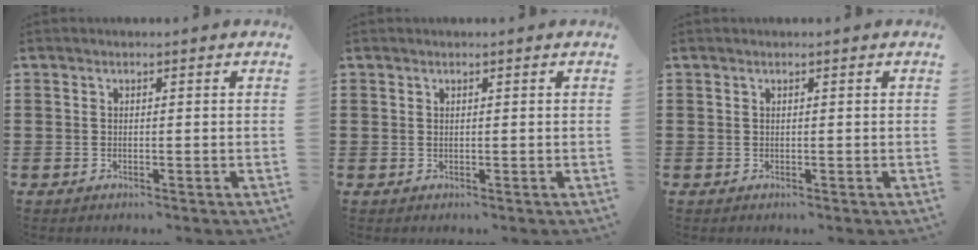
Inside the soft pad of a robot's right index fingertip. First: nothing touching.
{"total": 0.0}
{"total": 0.0}